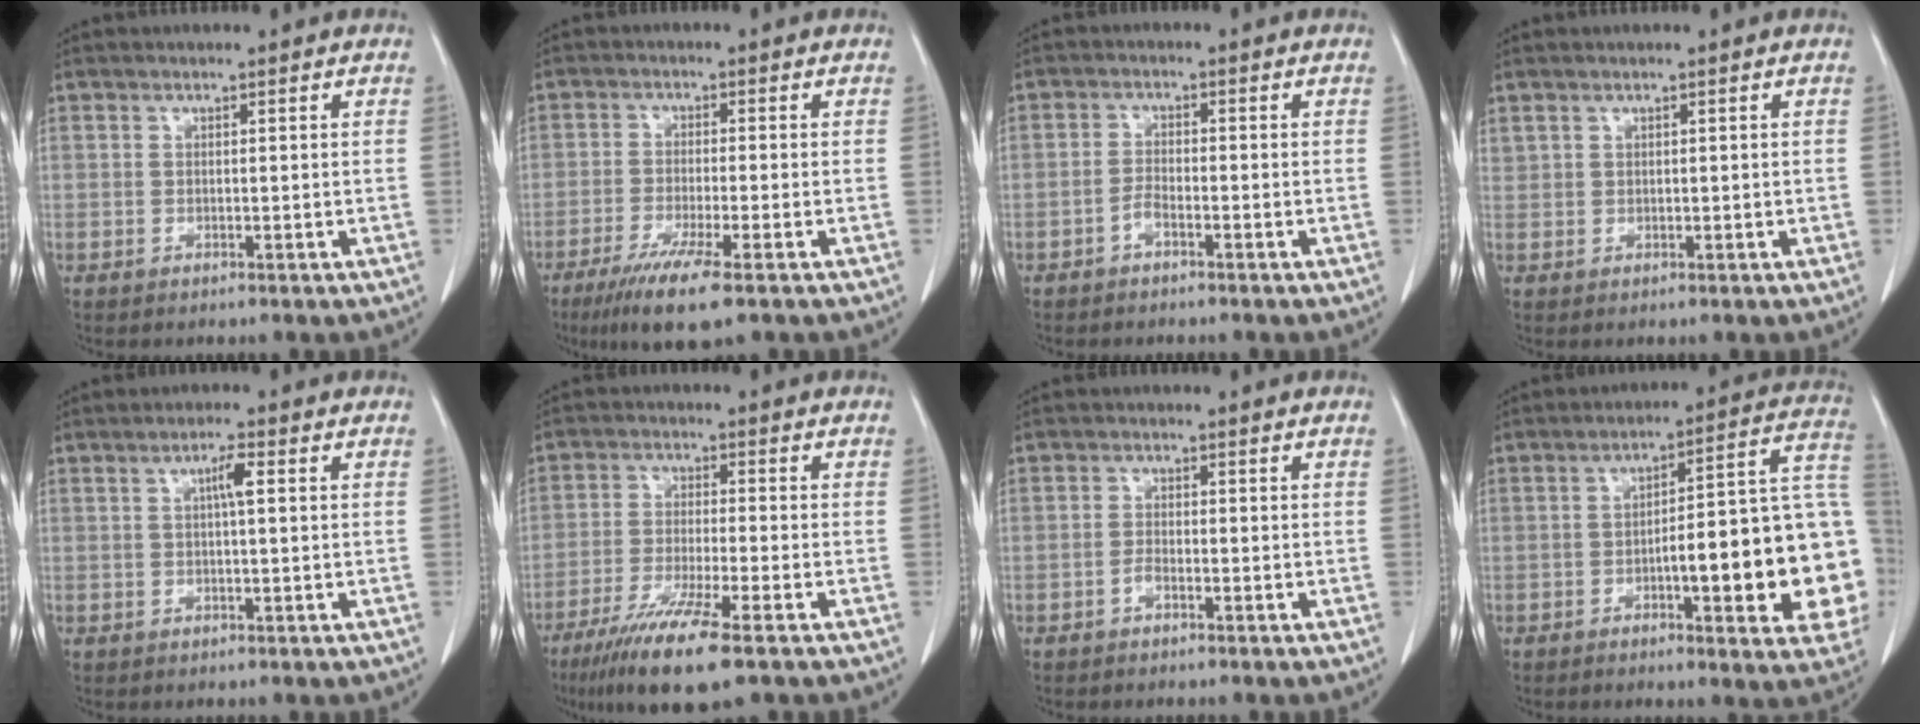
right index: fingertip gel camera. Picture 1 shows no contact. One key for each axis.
{"total": 8.4, "fx": -5.3, "fy": 0.3, "fz": 6.5, "tx": -0.116, "ty": -0.023, "tz": -0.087}
{"total": 1.9, "fx": -1.3, "fy": 0.5, "fz": 1.2, "tx": -0.021, "ty": 0.003, "tz": -0.027}
{"total": 1.0, "fx": 0.7, "fy": 0.6, "fz": 0.3, "tx": -0.006, "ty": 0.010, "tz": 0.019}
{"total": 2.6, "fx": 0.6, "fy": 0.2, "fz": 2.5, "tx": -0.044, "ty": 0.004, "tz": 0.010}
{"total": 11.1, "fx": -7.0, "fy": 0.4, "fz": 8.5, "tx": -0.155, "ty": -0.031, "tz": -0.120}
{"total": 1.2, "fx": -0.9, "fy": 0.3, "fz": 0.8, "tx": -0.013, "ty": 0.003, "tz": -0.017}
{"total": 20.5, "fx": -4.0, "fy": 3.7, "fz": 19.8, "tx": -0.173, "ty": 0.036, "tz": -0.041}